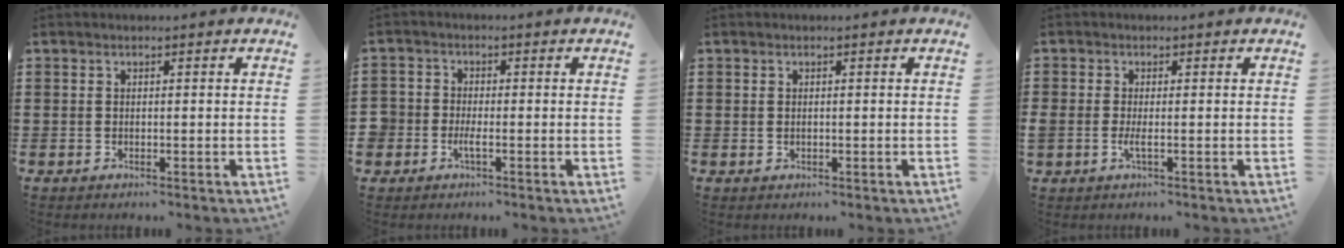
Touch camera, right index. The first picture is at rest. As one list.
[{"total": 2.2, "force": [-1.3, 1.4, 1.0], "torque": [-0.030, 0.001, -0.030]}, {"total": 0.7, "force": [0.1, 0.3, 0.6], "torque": [-0.015, 0.000, 0.002]}, {"total": 1.7, "force": [-0.5, 0.3, 1.6], "torque": [-0.030, -0.002, -0.008]}]